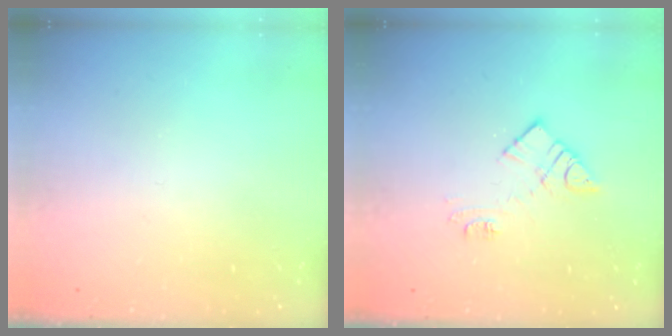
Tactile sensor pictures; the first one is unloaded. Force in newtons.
{"total": 10.1, "press": 10.1, "slide": 0.6}